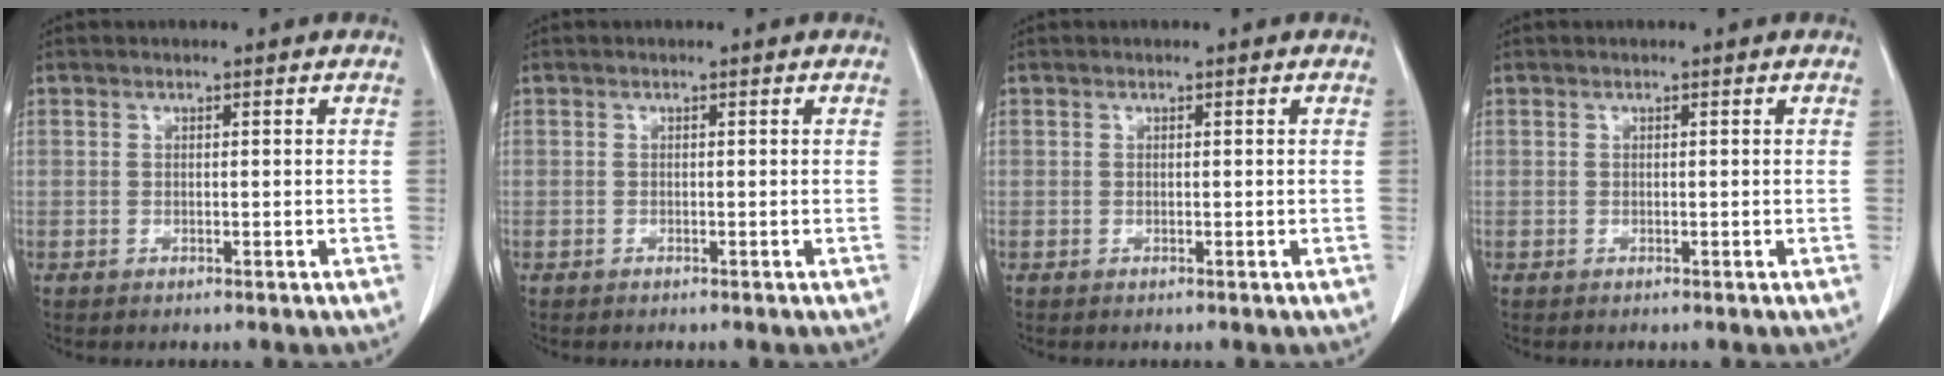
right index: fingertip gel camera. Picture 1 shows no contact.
{"total": 0.0}
{"total": 0.0}
{"total": 0.0}